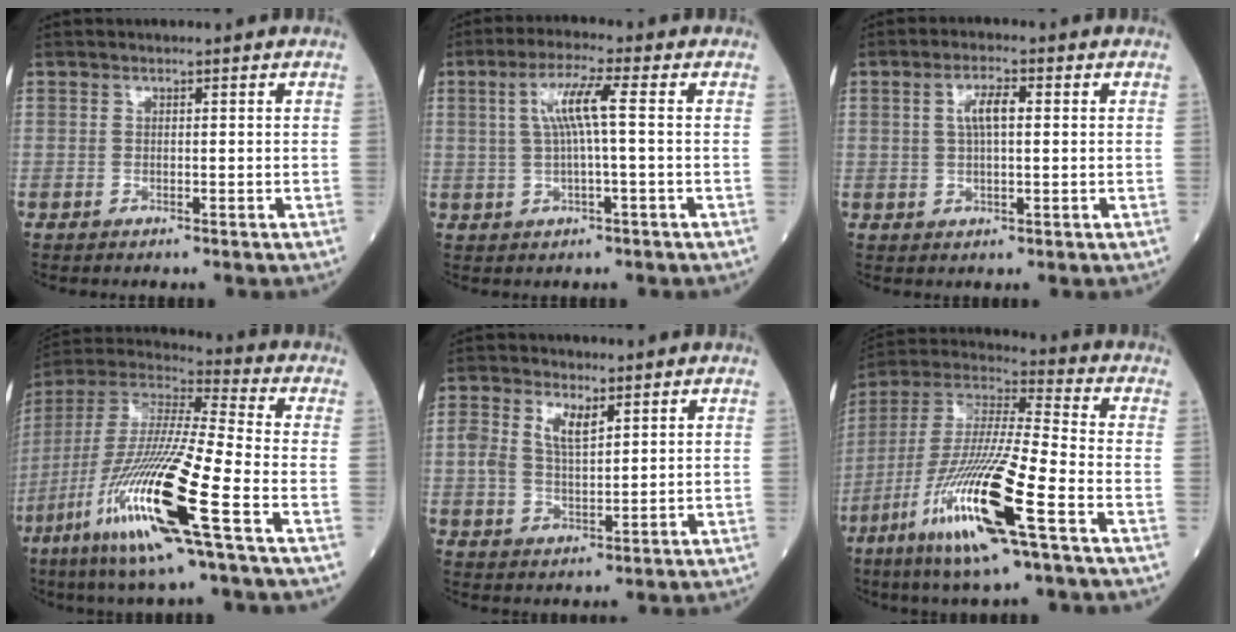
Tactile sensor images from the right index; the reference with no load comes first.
{"total": 6.0, "force": [0.8, -0.1, 6.0], "torque": [-0.119, 0.014, 0.018]}
{"total": 4.1, "force": [0.9, 1.1, 3.9], "torque": [-0.075, 0.010, 0.016]}
{"total": 21.0, "force": [-8.9, 0.5, 19.0], "torque": [-0.422, -0.049, -0.179]}
{"total": 5.4, "force": [2.3, 2.5, 4.2], "torque": [-0.091, 0.015, 0.050]}
{"total": 19.0, "force": [-8.6, 1.1, 16.9], "torque": [-0.373, -0.039, -0.167]}